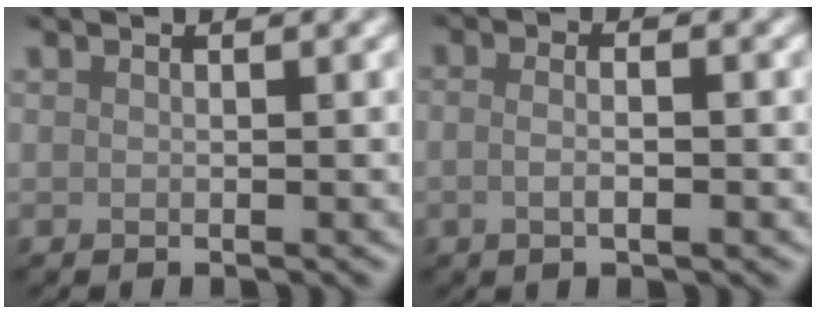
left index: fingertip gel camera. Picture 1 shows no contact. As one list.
[{"total": 3.9, "force": [0.4, 2.0, 3.3], "torque": [-0.015, 0.009, -0.018]}]